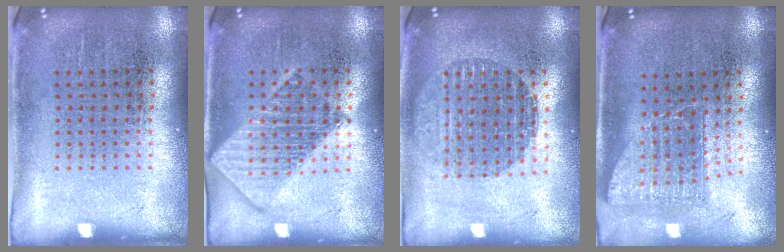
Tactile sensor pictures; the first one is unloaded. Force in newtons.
{"total": 1.7, "press": 1.7, "slide": 0.3}
{"total": 1.7, "press": 1.5, "slide": 0.8}
{"total": 1.7, "press": 1.3, "slide": 1.1}